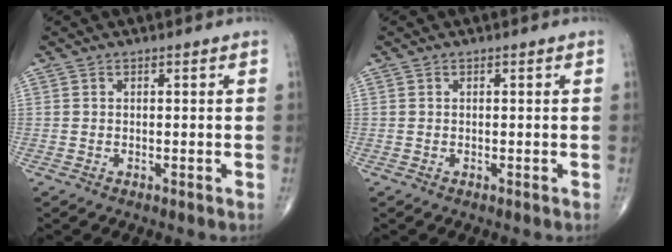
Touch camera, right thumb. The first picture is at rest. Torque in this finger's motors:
{"motor_torque": [0.00, 0.00, -0.03, 0.07, 0.02]}